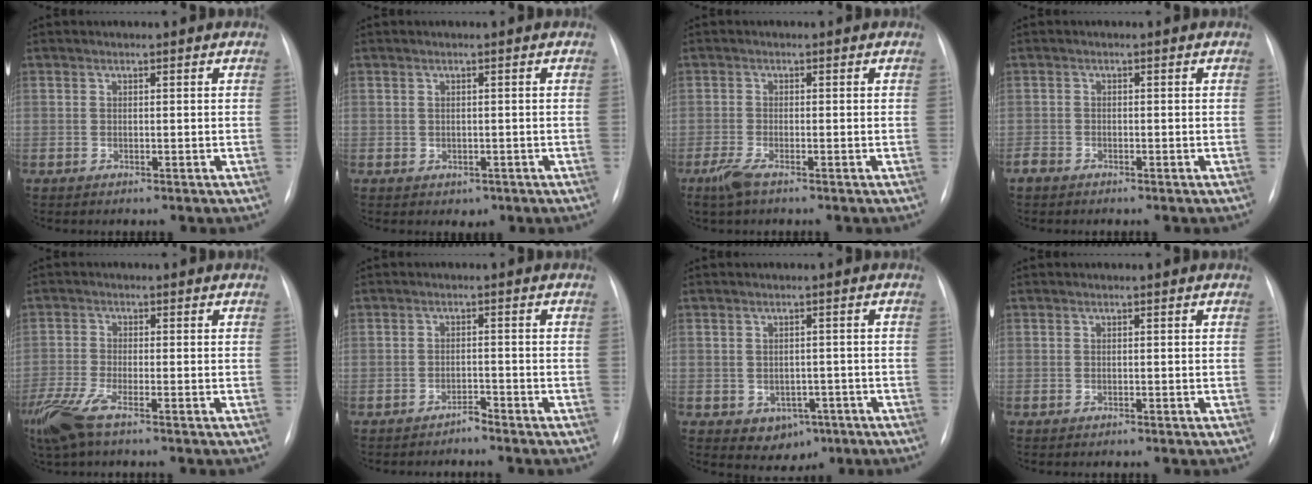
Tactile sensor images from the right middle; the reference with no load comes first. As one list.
[{"total": 1.7, "force": [-0.5, 1.5, 0.7], "torque": [-0.008, 0.001, 0.002]}, {"total": 2.8, "force": [-1.9, 0.6, 2.1], "torque": [-0.054, -0.007, -0.040]}, {"total": 1.4, "force": [-1.1, 0.8, 0.3], "torque": [-0.011, 0.001, -0.020]}, {"total": 6.7, "force": [-4.3, 1.3, 5.0], "torque": [-0.114, -0.016, -0.088]}, {"total": 1.3, "force": [-1.3, -0.1, 0.1], "torque": [0.006, -0.001, -0.020]}, {"total": 4.8, "force": [-2.0, 3.6, 2.4], "torque": [-0.028, 0.005, -0.015]}, {"total": 0.0}]